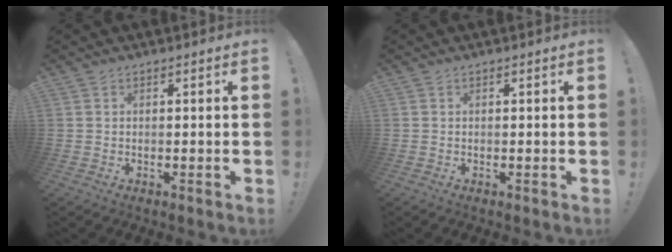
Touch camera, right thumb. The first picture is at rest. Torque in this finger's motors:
{"motor_torque": [0.03, -0.12, 0.25, 0.03, -0.08]}